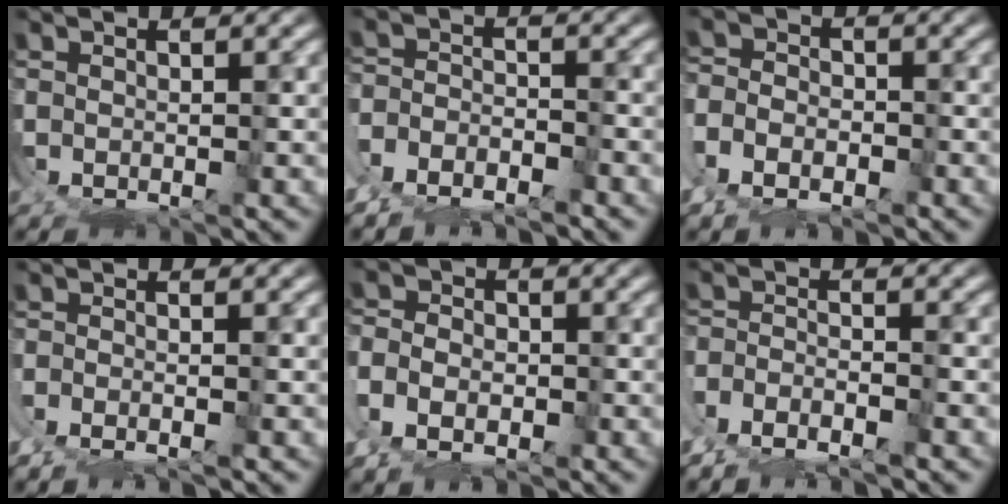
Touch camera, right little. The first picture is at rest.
{"total": 3.4, "force": [-2.6, 1.8, 1.3], "torque": [-0.019, -0.007, -0.047]}
{"total": 2.8, "force": [-1.5, 1.6, 1.8], "torque": [-0.034, -0.015, -0.023]}
{"total": 1.9, "force": [-1.4, 0.2, 1.3], "torque": [-0.025, -0.003, -0.024]}
{"total": 3.5, "force": [-1.1, 2.3, 2.4], "torque": [-0.048, -0.016, -0.015]}
{"total": 3.2, "force": [-2.5, 0.8, 1.7], "torque": [-0.028, -0.007, -0.042]}